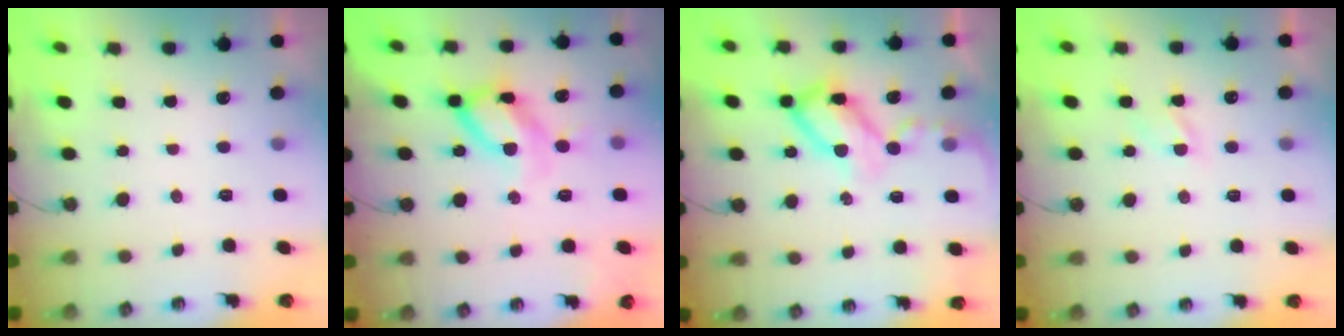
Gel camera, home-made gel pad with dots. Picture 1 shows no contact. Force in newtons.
{"total": 16.0, "press": 15.9, "slide": 1.0}
{"total": 13.2, "press": 13.1, "slide": 1.3}
{"total": 2.8, "press": 2.7, "slide": 0.4}